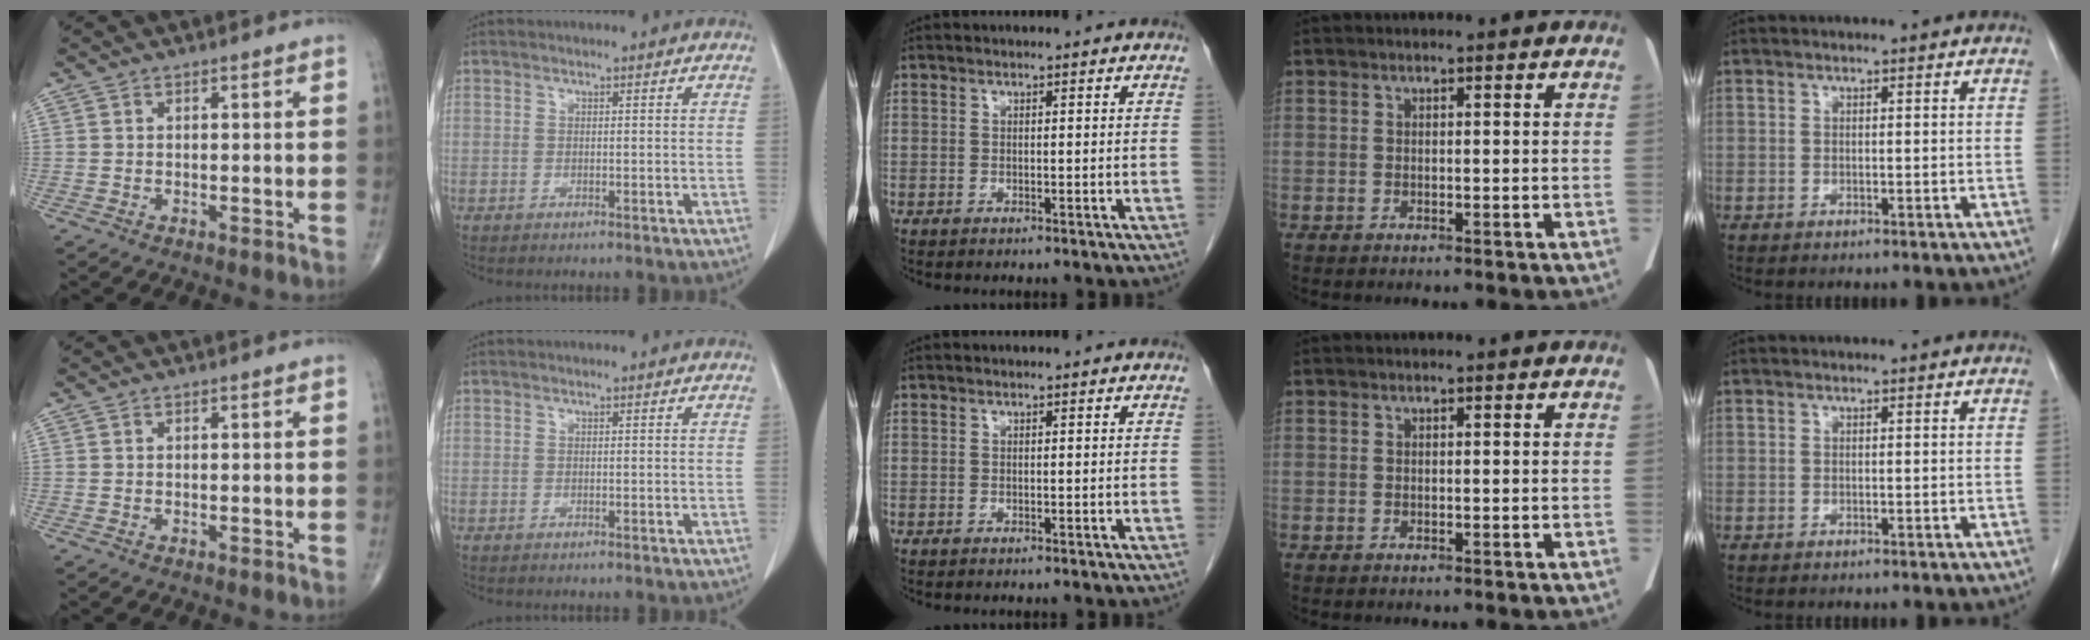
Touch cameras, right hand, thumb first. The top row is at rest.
{}